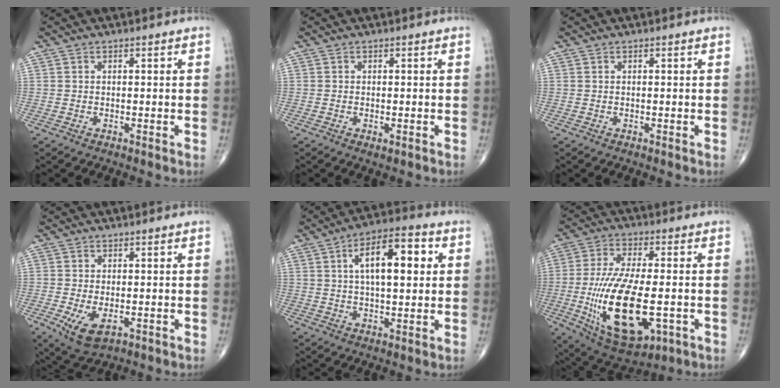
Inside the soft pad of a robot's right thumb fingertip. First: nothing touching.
{"total": 0.9, "force": [-0.3, 0.4, 0.7], "torque": [-0.012, -0.004, -0.004]}
{"total": 0.0}
{"total": 6.0, "force": [-1.8, 3.1, 4.8], "torque": [-0.090, -0.012, -0.023]}
{"total": 13.1, "force": [3.2, 5.6, 11.4], "torque": [-0.163, 0.014, 0.045]}
{"total": 20.9, "force": [-4.2, 9.2, 18.3], "torque": [-0.352, -0.007, -0.052]}